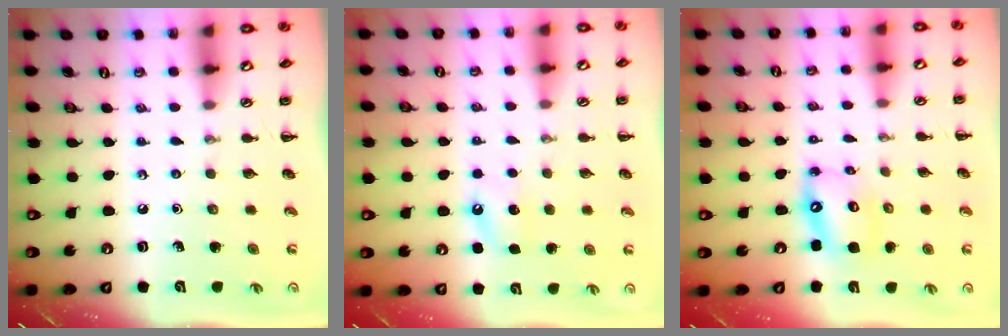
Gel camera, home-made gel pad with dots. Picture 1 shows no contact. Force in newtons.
{"total": 6.9, "press": 6.7, "slide": 1.8}
{"total": 12.0, "press": 11.6, "slide": 3.1}